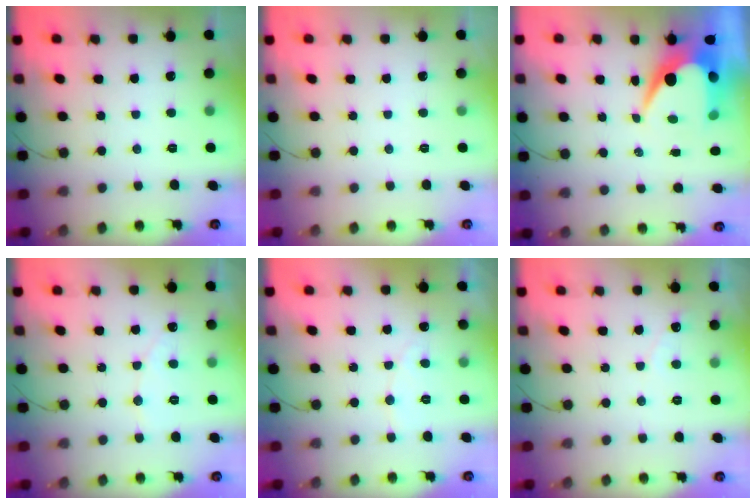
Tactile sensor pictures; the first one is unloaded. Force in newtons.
{"total": 0.0}
{"total": 9.6, "press": 9.5, "slide": 0.8}
{"total": 4.6, "press": 4.6, "slide": 0.4}
{"total": 3.8, "press": 3.8, "slide": 0.3}
{"total": 2.9, "press": 2.9, "slide": 0.3}